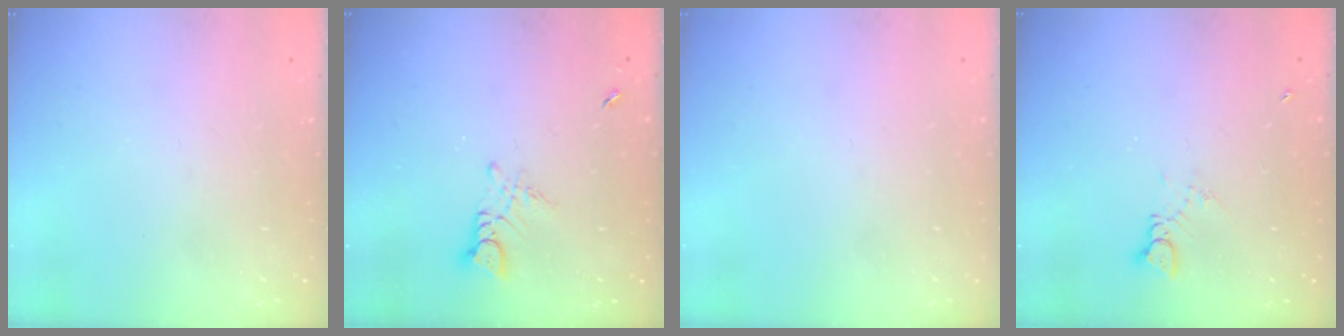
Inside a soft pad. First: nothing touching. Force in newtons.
{"total": 3.0, "press": 3.0, "slide": 0.2}
{"total": 0.0}
{"total": 2.2, "press": 2.2, "slide": 0.1}